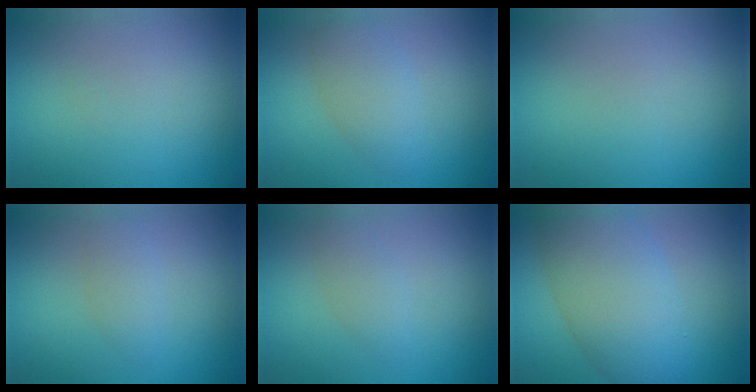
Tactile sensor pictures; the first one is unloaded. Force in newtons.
{"total": 3.3, "press": 3.3, "slide": 0.0}
{"total": 0.0}
{"total": 1.8, "press": 1.8, "slide": 0.1}
{"total": 1.7, "press": 1.7, "slide": 0.1}
{"total": 8.4, "press": 8.4, "slide": 0.4}